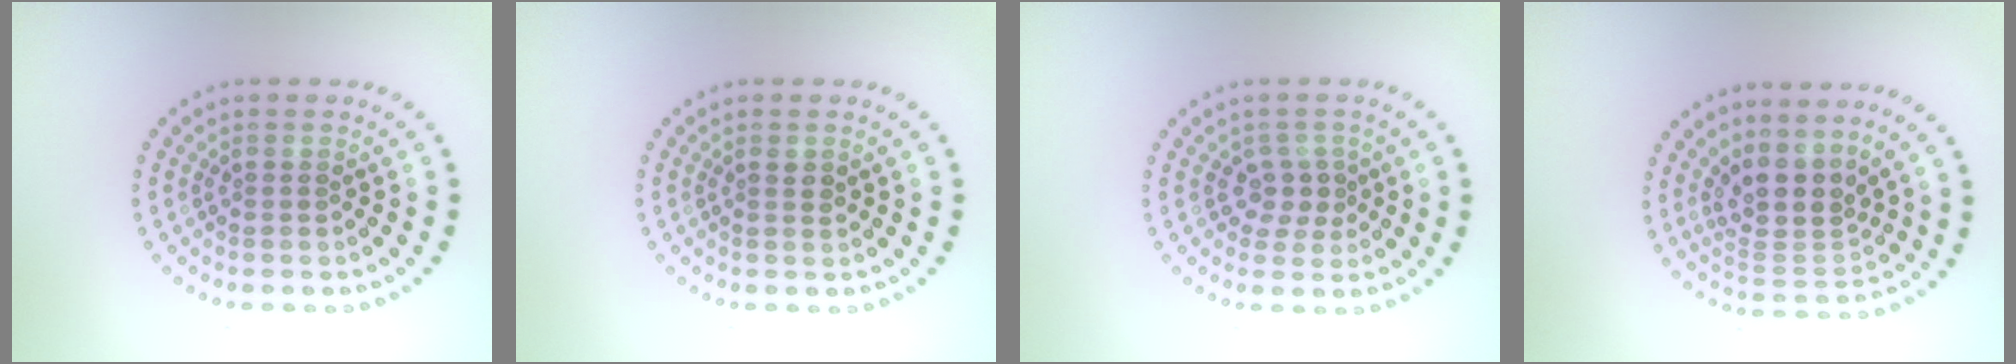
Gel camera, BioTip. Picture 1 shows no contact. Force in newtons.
{"total": 0.9, "press": 0.8, "slide": 0.4}
{"total": 2.1, "press": 1.9, "slide": 1.0}
{"total": 4.1, "press": 3.0, "slide": 2.7}